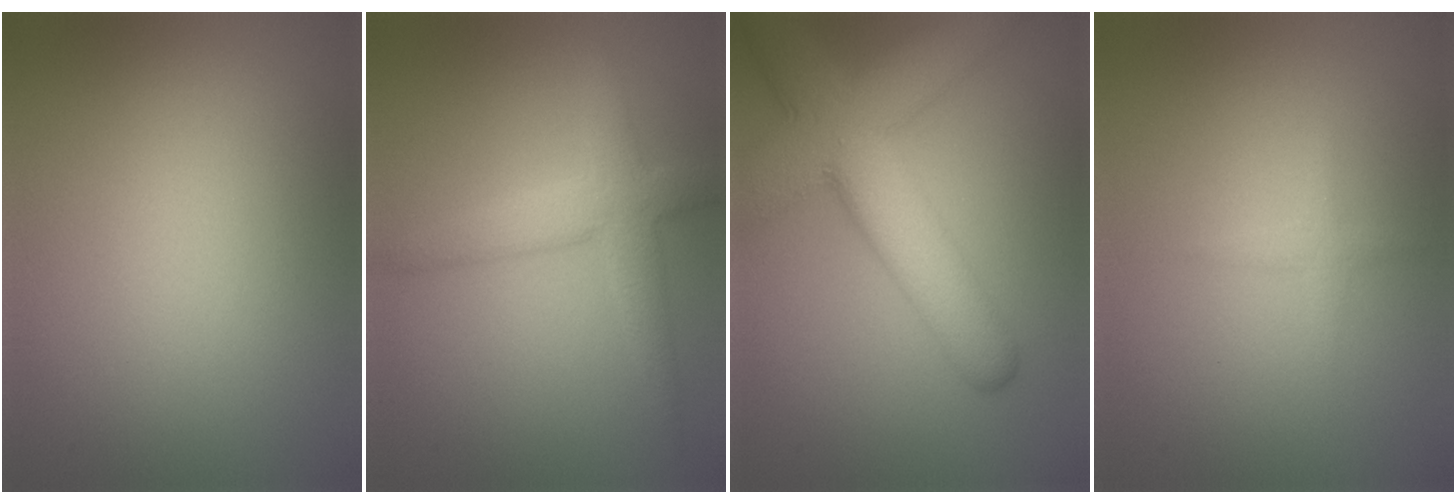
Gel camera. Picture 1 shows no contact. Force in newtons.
{"total": 4.0, "press": 4.0, "slide": 0.3}
{"total": 9.3, "press": 9.3, "slide": 0.3}
{"total": 0.9, "press": 0.9, "slide": 0.0}